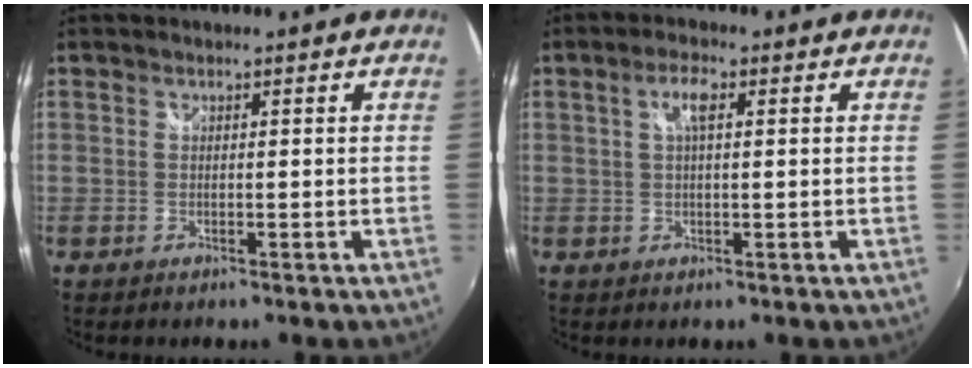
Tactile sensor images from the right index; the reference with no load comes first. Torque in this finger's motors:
{"motor_torque": [0.57, 0.07, 0.25, 0.06]}